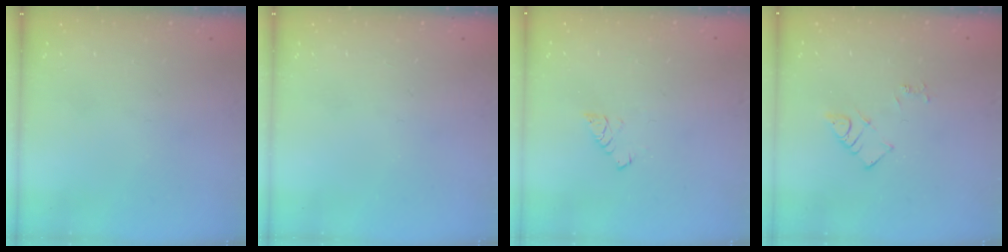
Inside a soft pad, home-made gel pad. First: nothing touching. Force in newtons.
{"total": 0.0}
{"total": 4.8, "press": 4.8, "slide": 0.3}
{"total": 5.4, "press": 5.4, "slide": 0.1}